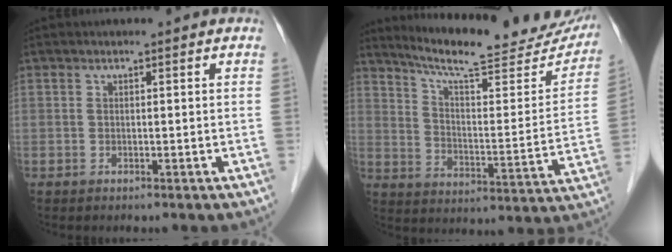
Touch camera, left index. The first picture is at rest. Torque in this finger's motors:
{"motor_torque": [0.34, -0.25, 0.35, 0.09]}